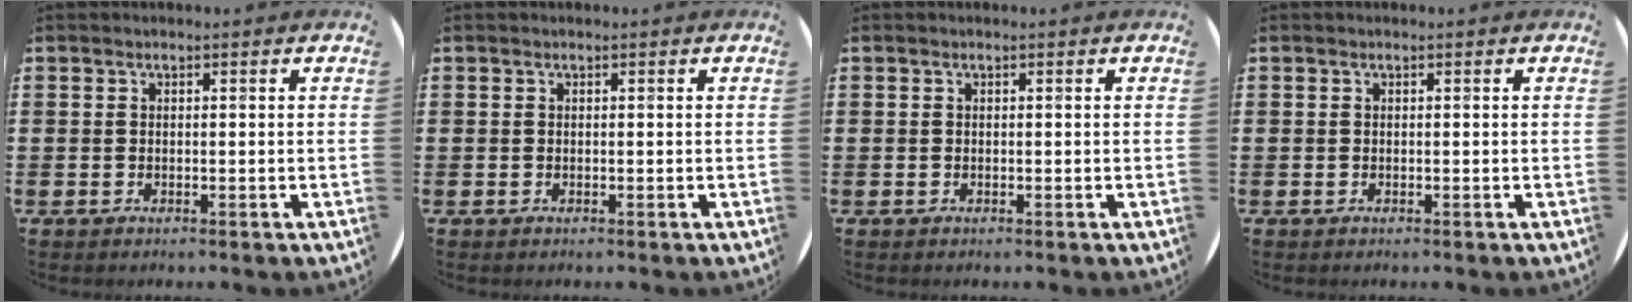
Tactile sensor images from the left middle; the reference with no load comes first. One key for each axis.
{"total": 0.0}
{"total": 0.0}
{"total": 0.0}